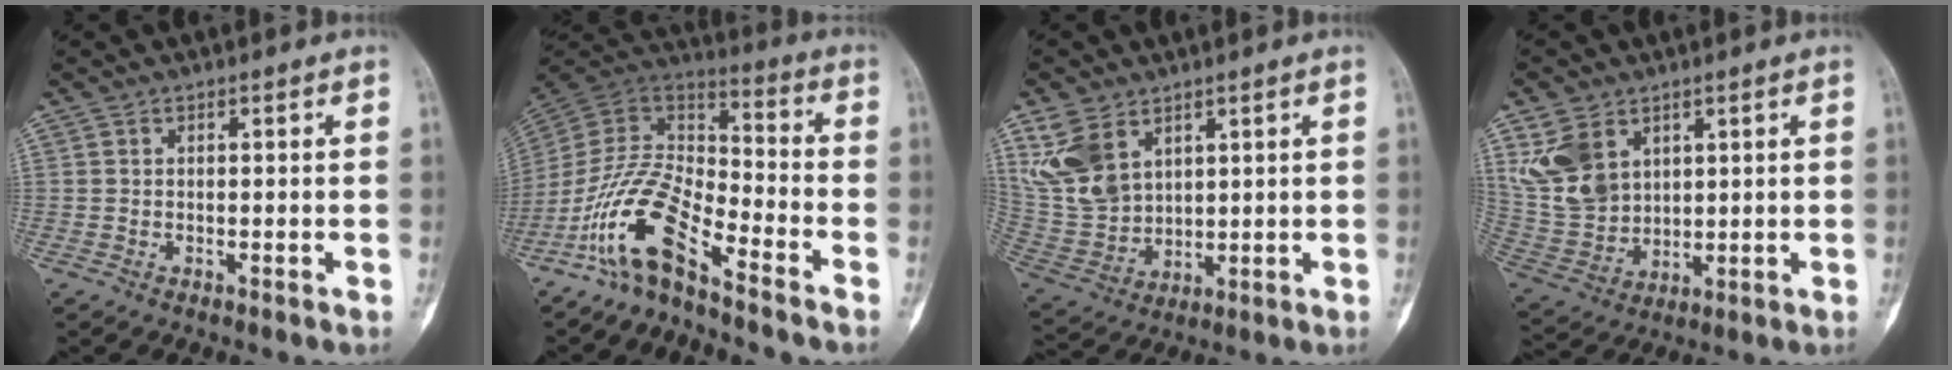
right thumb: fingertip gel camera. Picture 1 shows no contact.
{"total": 14.0, "force": [-9.6, 4.6, 9.1], "torque": [-0.173, 0.087, -0.189]}
{"total": 11.4, "force": [5.8, 7.6, 6.2], "torque": [-0.113, -0.015, 0.138]}
{"total": 11.4, "force": [5.1, 8.2, 6.0], "torque": [-0.103, -0.014, 0.123]}